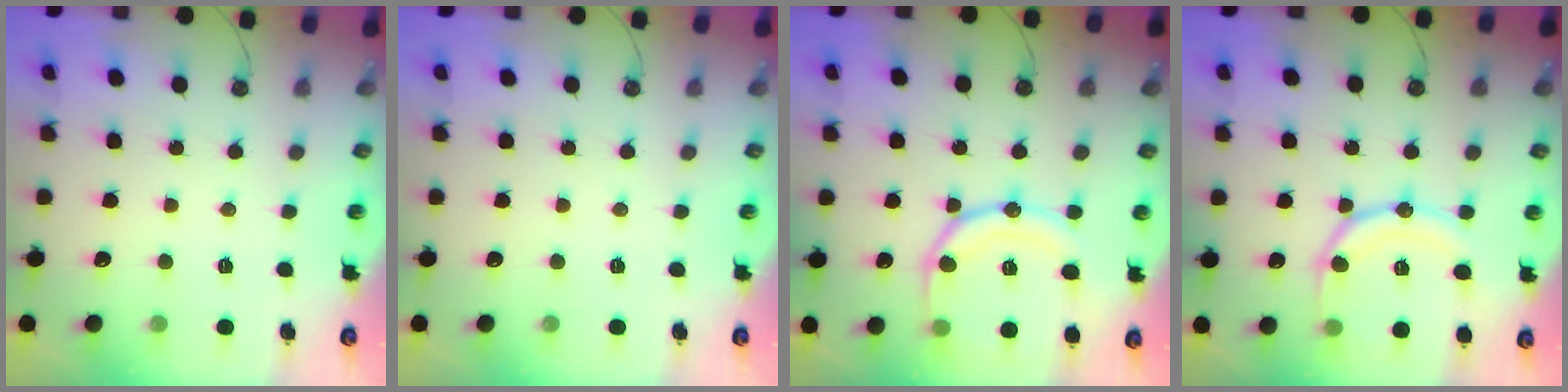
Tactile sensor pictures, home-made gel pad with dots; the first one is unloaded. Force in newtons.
{"total": 0.0}
{"total": 15.6, "press": 15.5, "slide": 1.6}
{"total": 14.1, "press": 14.0, "slide": 1.6}